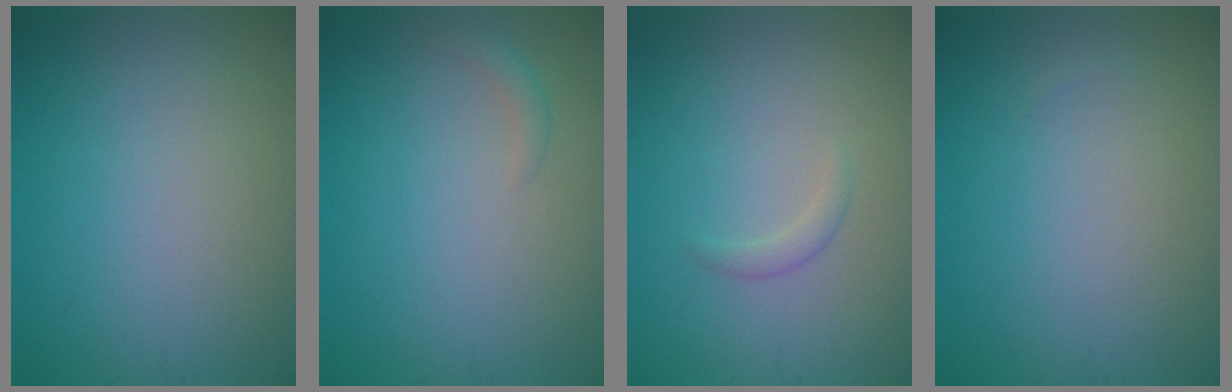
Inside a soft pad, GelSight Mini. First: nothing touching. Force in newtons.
{"total": 1.0, "press": 1.0, "slide": 0.0}
{"total": 0.9, "press": 0.9, "slide": 0.0}
{"total": 0.0}